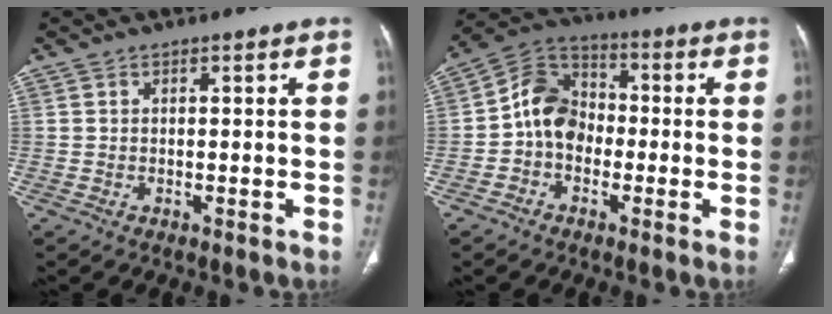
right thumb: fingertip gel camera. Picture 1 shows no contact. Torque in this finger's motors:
{"motor_torque": [1.25, 0.93, 0.72, -0.35, 0.07]}